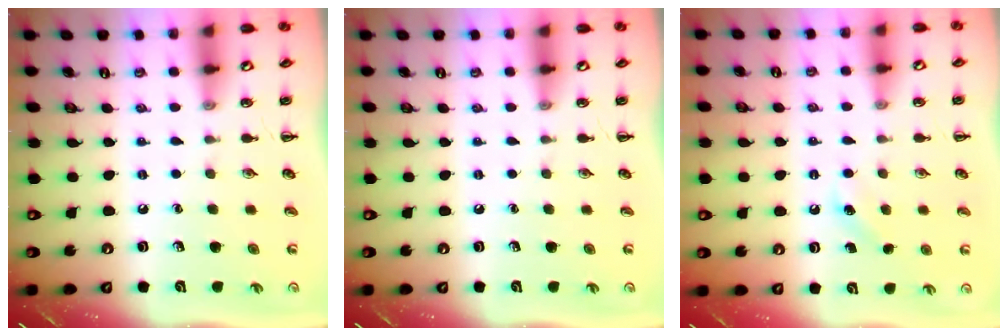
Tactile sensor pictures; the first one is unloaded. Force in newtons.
{"total": 0.0}
{"total": 4.2, "press": 4.1, "slide": 1.1}